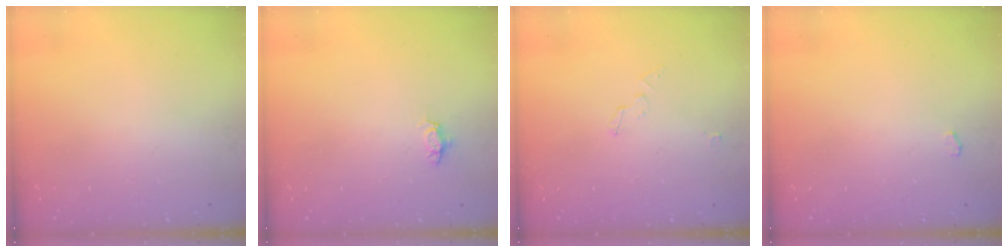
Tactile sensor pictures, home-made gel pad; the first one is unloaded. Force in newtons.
{"total": 3.9, "press": 3.9, "slide": 0.5}
{"total": 3.3, "press": 3.3, "slide": 0.3}
{"total": 3.6, "press": 3.3, "slide": 1.5}